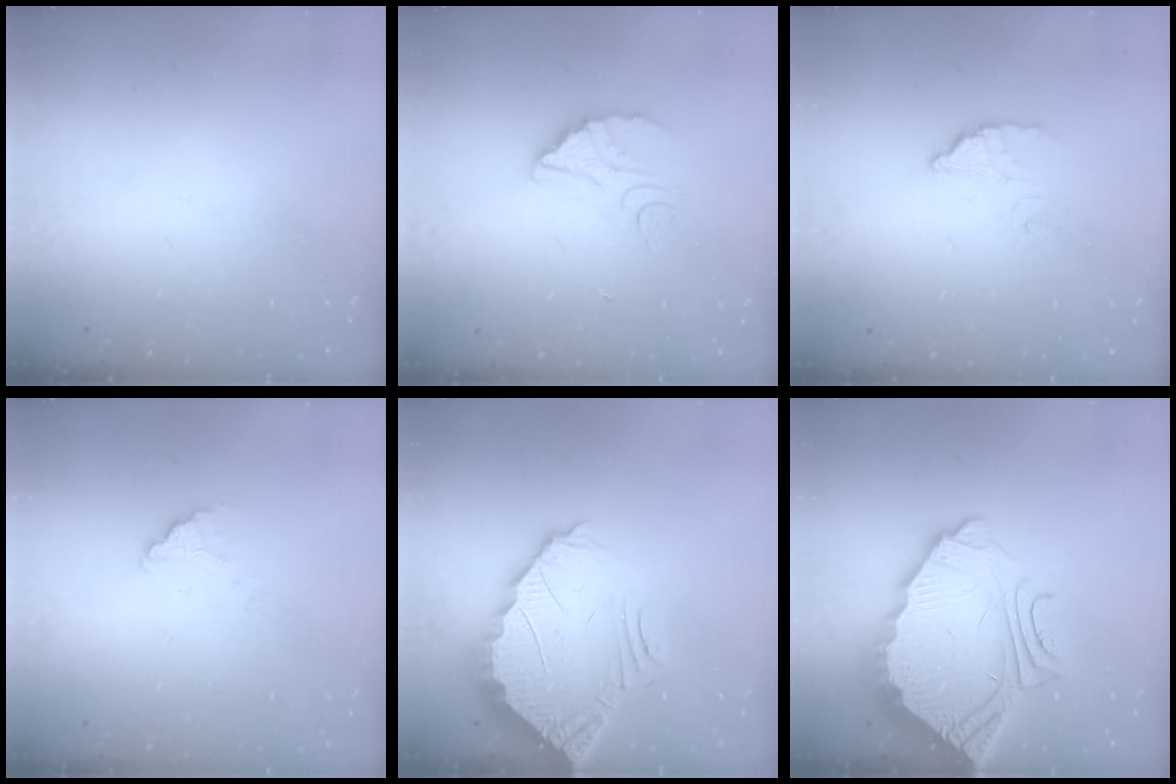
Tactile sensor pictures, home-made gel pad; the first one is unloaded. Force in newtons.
{"total": 5.1, "press": 5.1, "slide": 0.4}
{"total": 2.8, "press": 2.8, "slide": 0.2}
{"total": 1.5, "press": 1.5, "slide": 0.1}
{"total": 3.7, "press": 3.7, "slide": 0.1}
{"total": 8.9, "press": 8.9, "slide": 0.6}